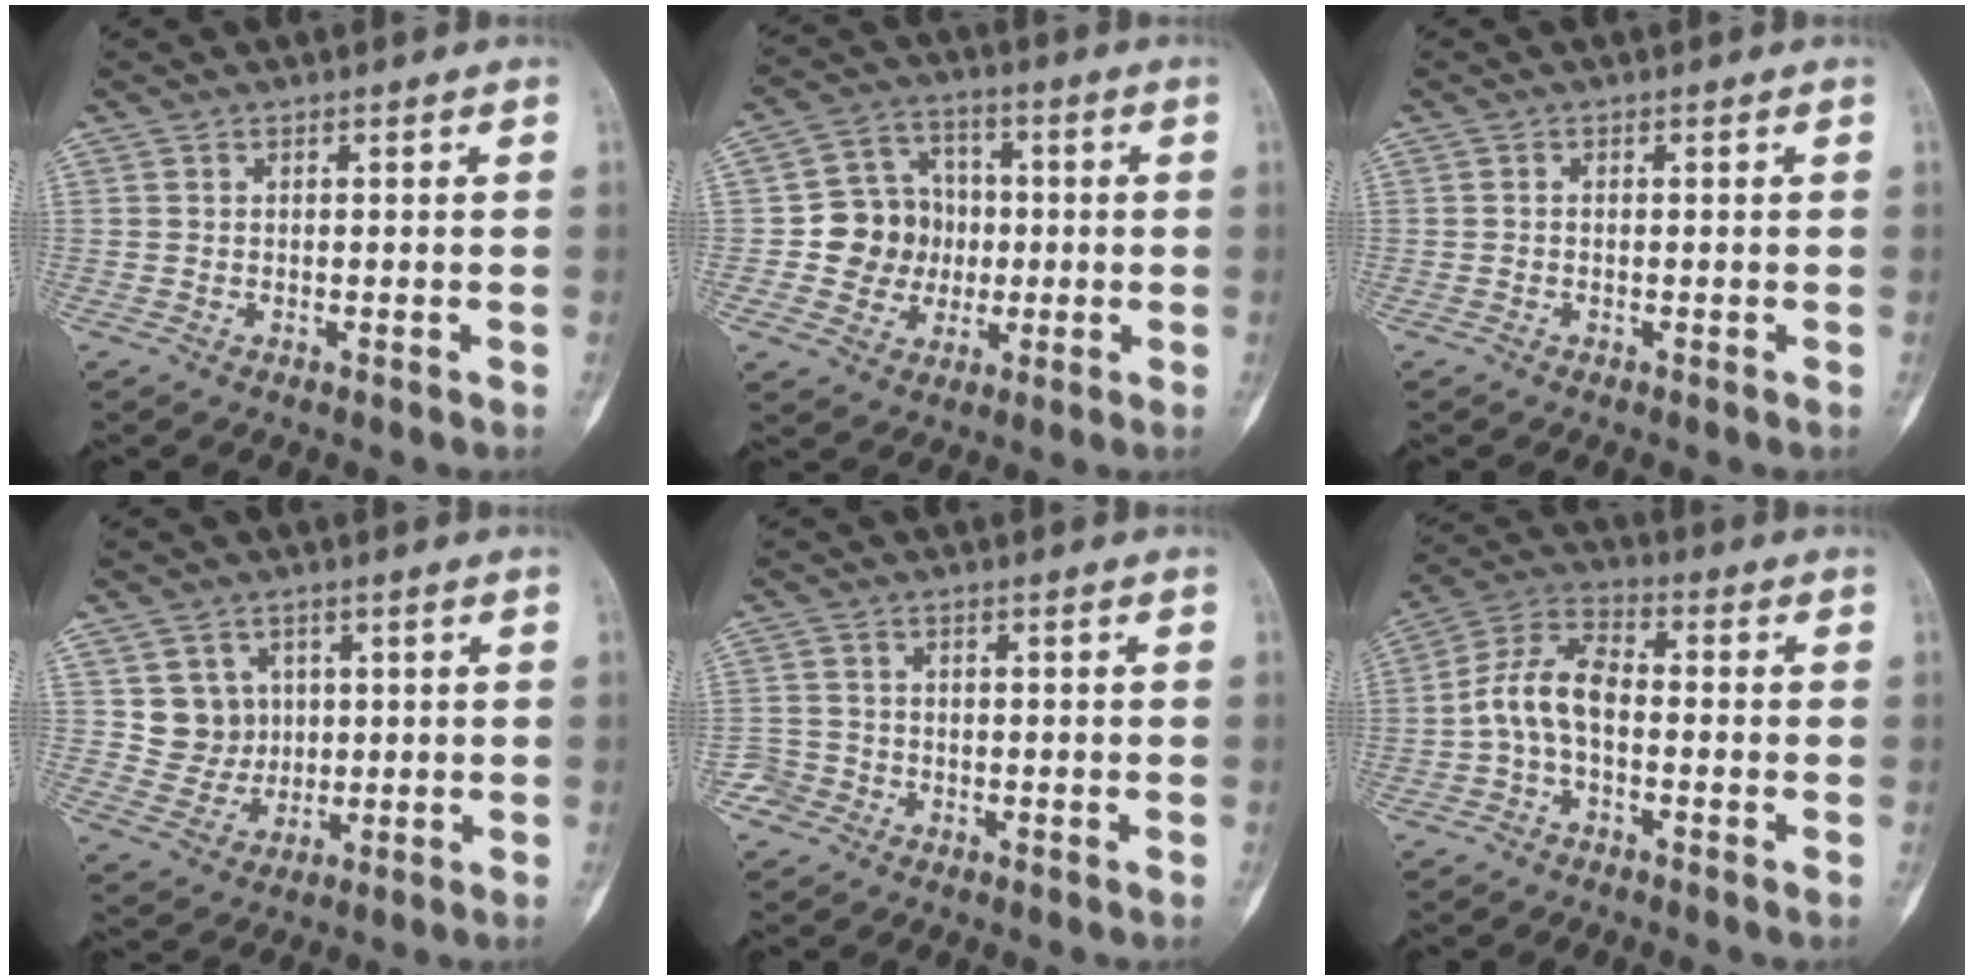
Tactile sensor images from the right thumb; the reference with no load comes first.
{"total": 10.9, "force": [-0.8, 10.1, 4.1], "torque": [-0.017, 0.022, -0.016]}
{"total": 0.0}
{"total": 6.8, "force": [1.7, 6.4, 1.4], "torque": [0.011, -0.003, 0.032]}
{"total": 3.7, "force": [-2.2, 2.9, -0.4], "torque": [0.023, 0.017, -0.047]}
{"total": 8.8, "force": [-1.5, 4.8, 7.2], "torque": [-0.139, 0.032, -0.041]}